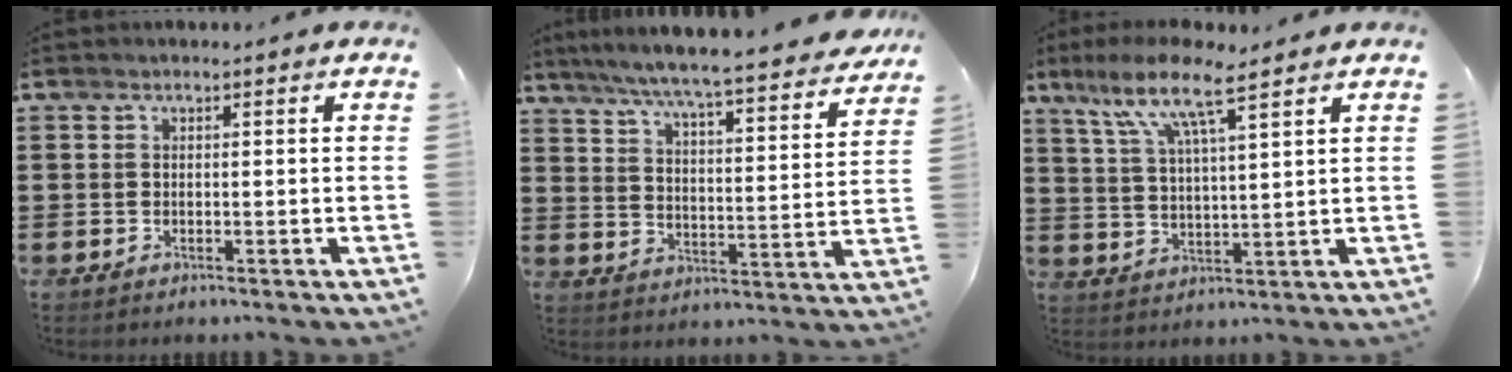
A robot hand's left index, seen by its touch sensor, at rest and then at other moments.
{"total": 6.6, "force": [6.0, -0.7, 2.6], "torque": [-0.078, -0.049, 0.097]}
{"total": 9.1, "force": [6.5, 1.1, 6.2], "torque": [-0.140, -0.017, 0.115]}